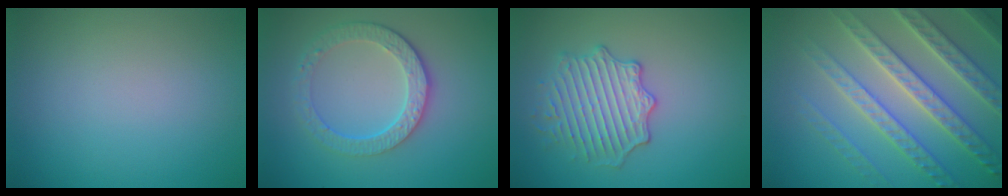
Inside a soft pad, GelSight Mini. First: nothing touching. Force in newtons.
{"total": 4.3, "press": 3.3, "slide": 2.7}
{"total": 3.8, "press": 3.6, "slide": 1.2}
{"total": 7.1, "press": 6.9, "slide": 1.8}